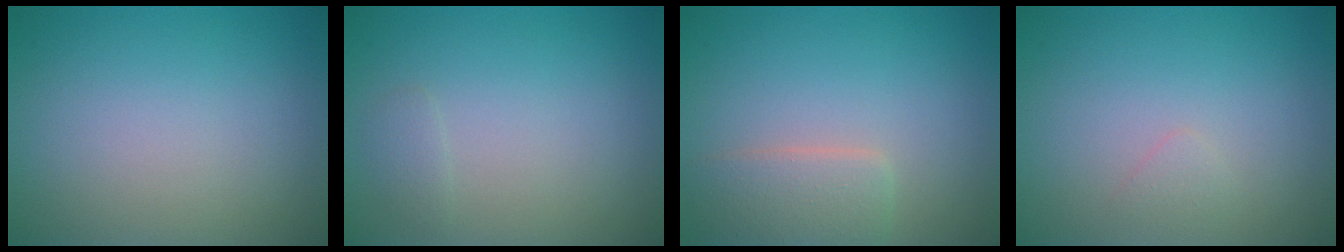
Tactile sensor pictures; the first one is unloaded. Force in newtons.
{"total": 0.8, "press": 0.8, "slide": 0.1}
{"total": 2.8, "press": 2.8, "slide": 0.2}
{"total": 0.7, "press": 0.7, "slide": 0.0}